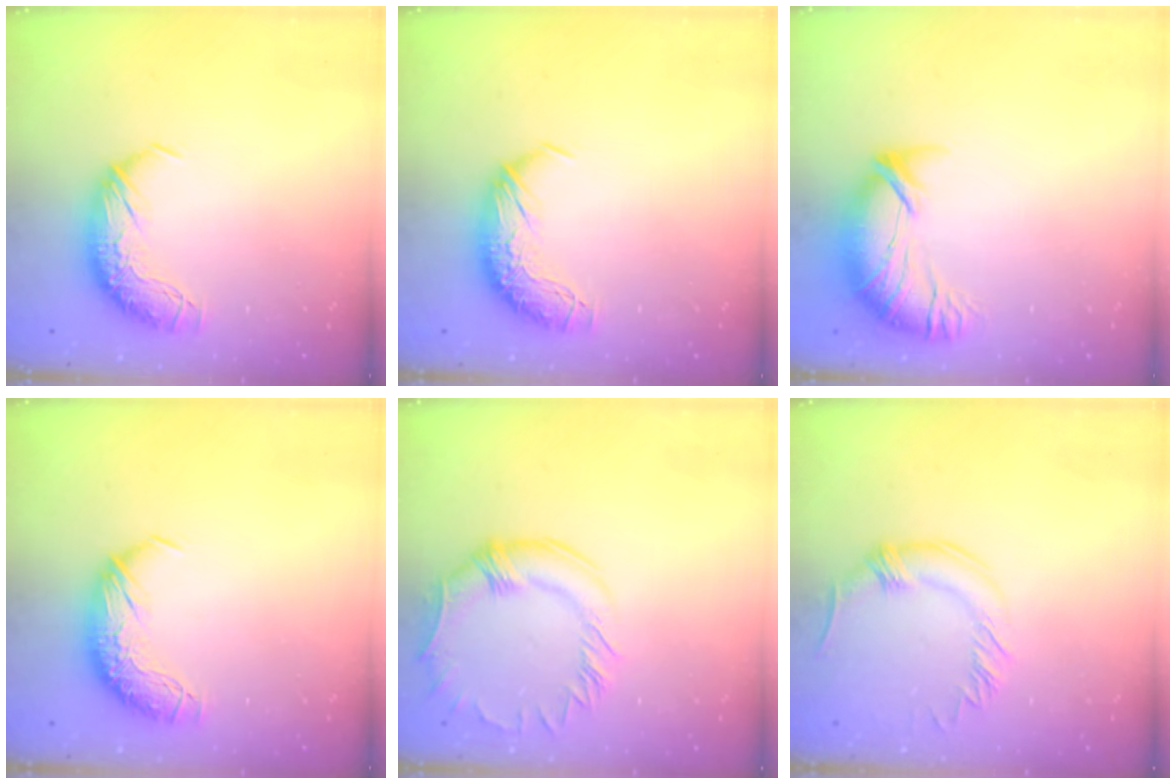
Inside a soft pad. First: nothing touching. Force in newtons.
{"total": 0.0}
{"total": 3.5, "press": 2.5, "slide": 2.4}
{"total": 0.0}
{"total": 3.1, "press": 2.9, "slide": 1.0}
{"total": 0.0}